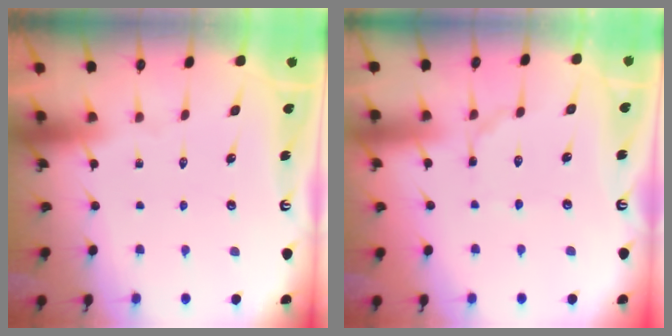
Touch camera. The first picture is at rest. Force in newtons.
{"total": 2.6, "press": 2.6, "slide": 0.2}